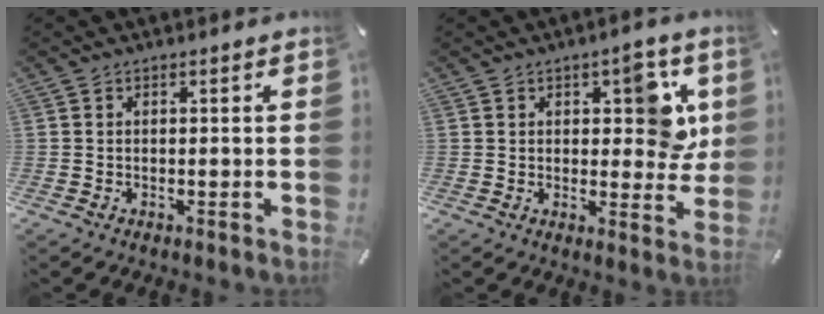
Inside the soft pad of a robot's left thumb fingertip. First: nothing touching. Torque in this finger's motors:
{"motor_torque": [1.53, 1.64, 0.55, -0.50, 0.17]}